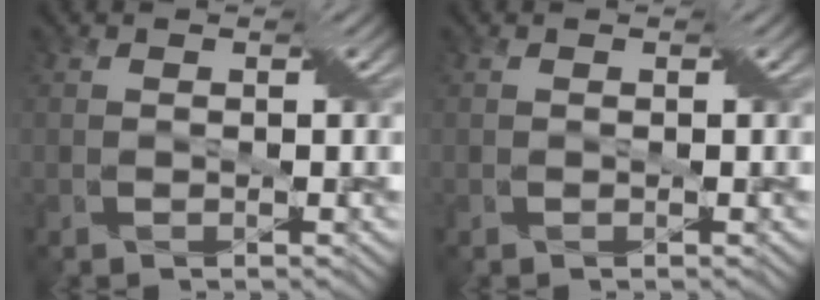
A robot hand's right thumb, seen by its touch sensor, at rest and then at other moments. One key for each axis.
{"total": 0.0}